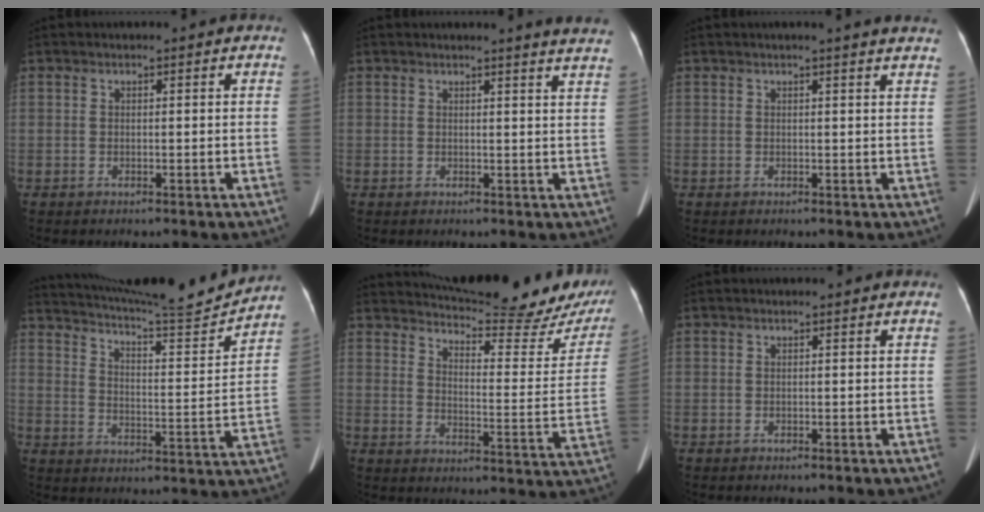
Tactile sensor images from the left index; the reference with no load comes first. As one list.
[{"total": 7.2, "force": [6.7, -0.8, 2.3], "torque": [-0.025, -0.036, 0.048]}, {"total": 6.2, "force": [5.5, -0.2, 2.8], "torque": [-0.035, 0.005, 0.042]}, {"total": 17.7, "force": [17.0, -1.4, 4.8], "torque": [-0.096, -0.057, 0.245]}, {"total": 23.7, "force": [21.8, 2.1, 8.9], "torque": [-0.126, -0.079, 0.267]}, {"total": 0.0}]